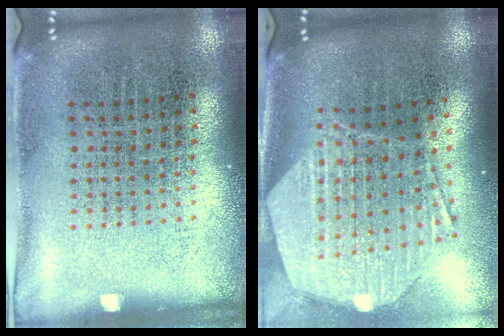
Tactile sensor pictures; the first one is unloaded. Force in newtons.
{"total": 2.9, "press": 2.3, "slide": 1.8}